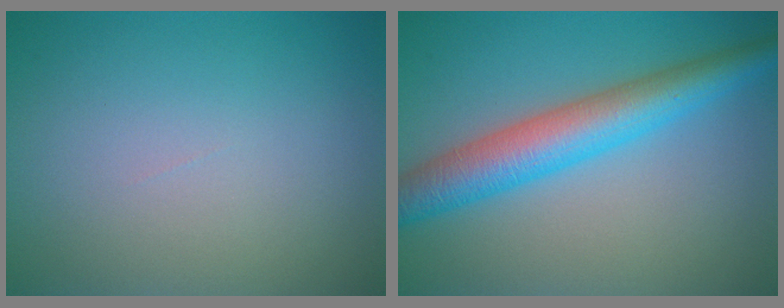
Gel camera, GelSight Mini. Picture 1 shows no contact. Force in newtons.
{"total": 6.4, "press": 6.4, "slide": 0.1}